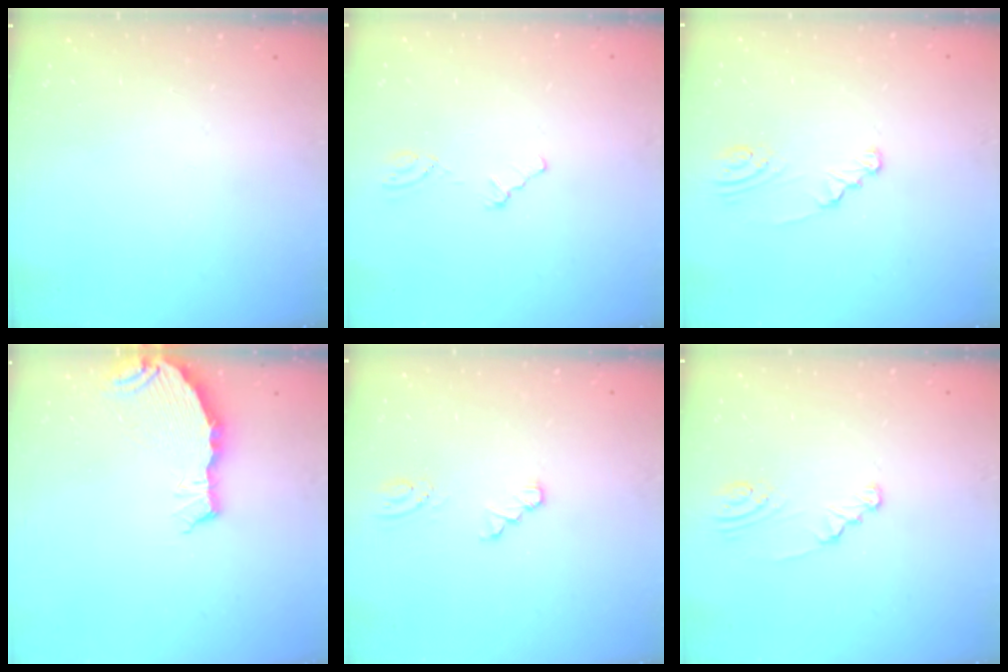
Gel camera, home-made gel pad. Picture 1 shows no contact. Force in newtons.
{"total": 1.2, "press": 1.1, "slide": 0.3}
{"total": 2.5, "press": 2.5, "slide": 0.3}
{"total": 8.2, "press": 6.8, "slide": 4.5}
{"total": 1.1, "press": 1.1, "slide": 0.2}
{"total": 2.5, "press": 2.5, "slide": 0.3}